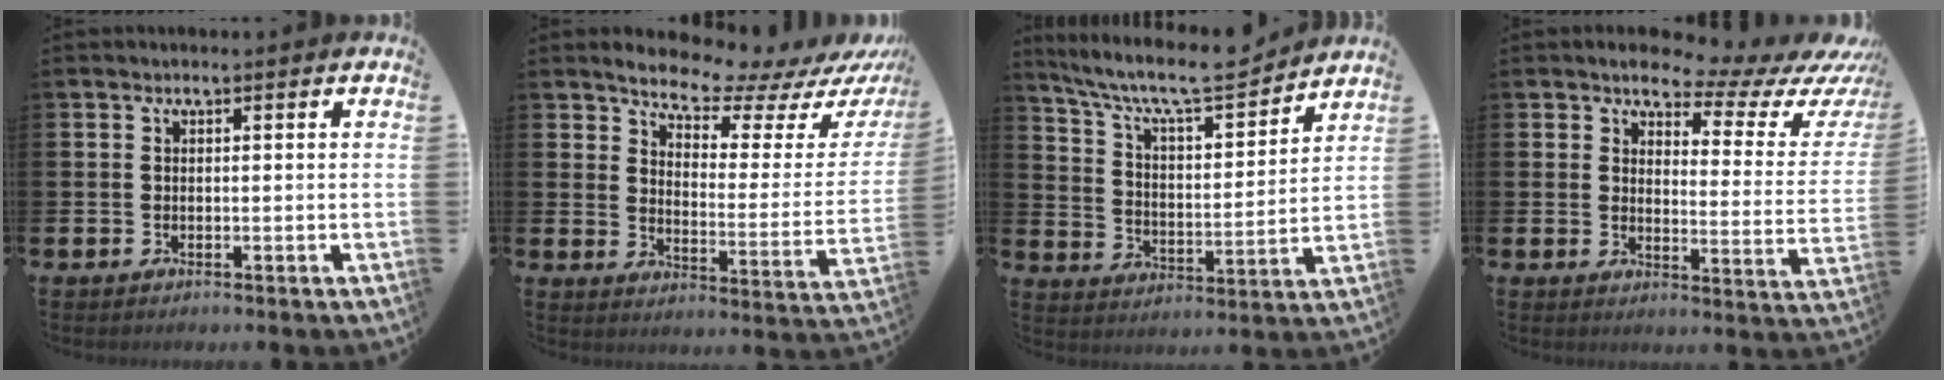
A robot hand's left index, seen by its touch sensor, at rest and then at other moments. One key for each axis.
{"total": 8.6, "fx": 8.2, "fy": 1.1, "fz": 2.4, "tx": -0.062, "ty": -0.068, "tz": 0.140}
{"total": 9.2, "fx": 8.3, "fy": 1.7, "fz": 3.5, "tx": -0.098, "ty": -0.058, "tz": 0.141}
{"total": 5.0, "fx": 4.2, "fy": 1.8, "fz": 2.1, "tx": -0.043, "ty": -0.037, "tz": 0.060}